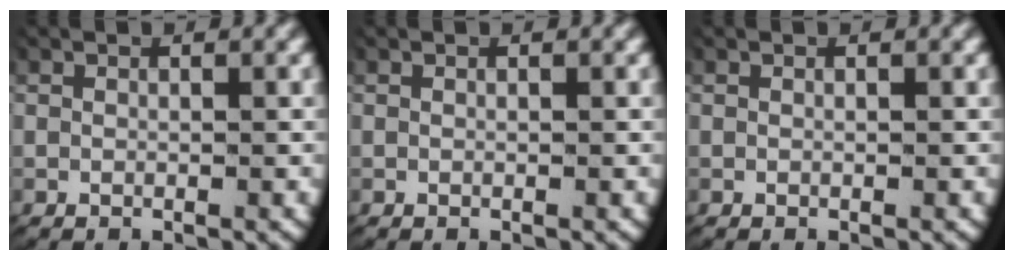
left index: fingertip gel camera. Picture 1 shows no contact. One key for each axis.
{"total": 0.0}
{"total": 0.0}